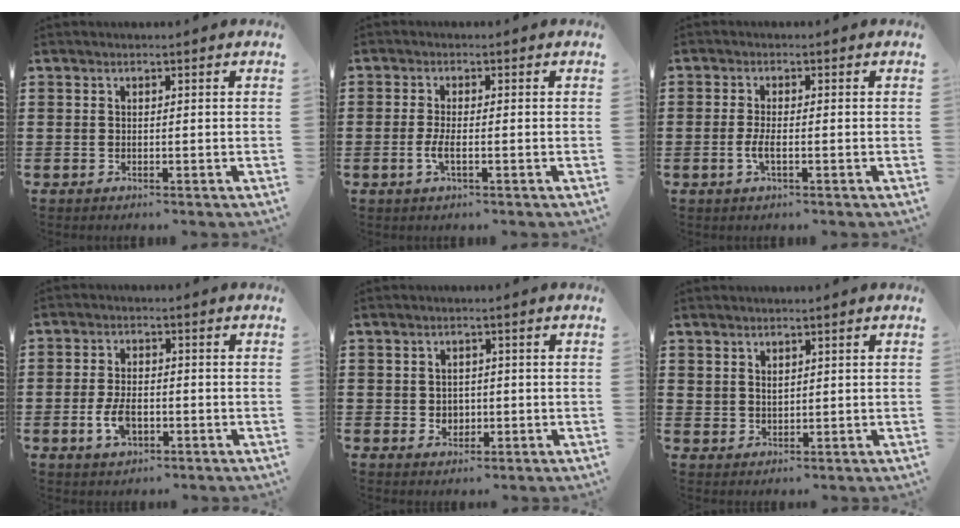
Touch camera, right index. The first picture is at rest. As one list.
[{"total": 2.8, "force": [-0.8, 0.5, 2.6], "torque": [-0.059, -0.006, -0.020]}, {"total": 2.7, "force": [-0.8, 0.5, 2.5], "torque": [-0.057, -0.006, -0.019]}, {"total": 4.8, "force": [-1.5, 2.6, 3.8], "torque": [-0.086, -0.001, -0.031]}, {"total": 2.0, "force": [-0.1, 1.9, 0.6], "torque": [-0.011, 0.006, -0.007]}, {"total": 1.8, "force": [1.6, 0.8, 0.2], "torque": [-0.006, 0.002, 0.031]}]